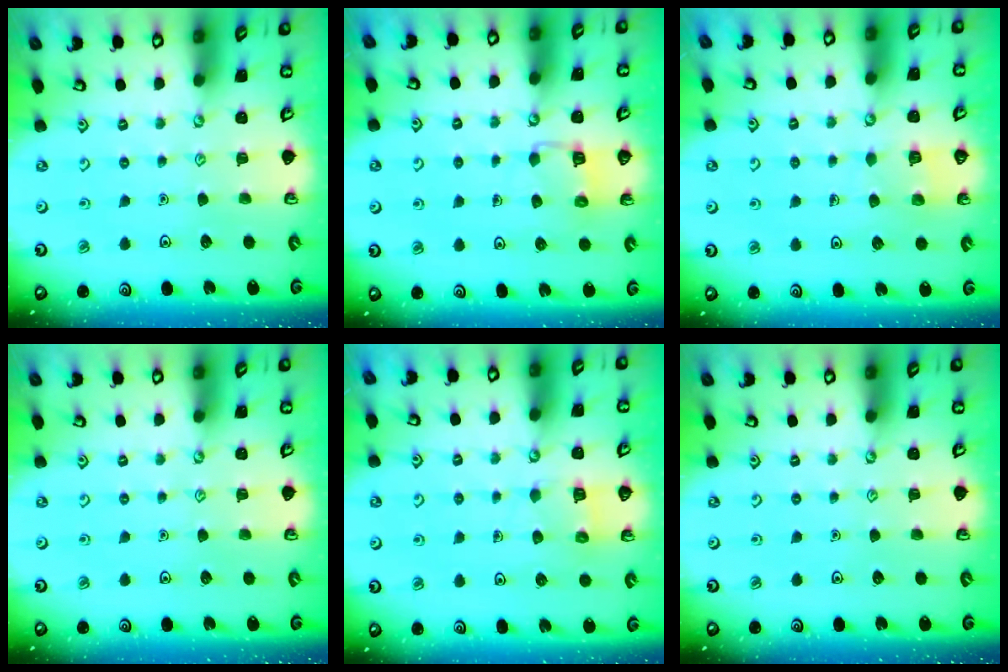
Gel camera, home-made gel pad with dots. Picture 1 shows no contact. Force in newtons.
{"total": 5.5, "press": 5.5, "slide": 0.6}
{"total": 4.7, "press": 4.7, "slide": 0.4}
{"total": 0.0}
{"total": 3.4, "press": 3.4, "slide": 0.3}
{"total": 0.0}